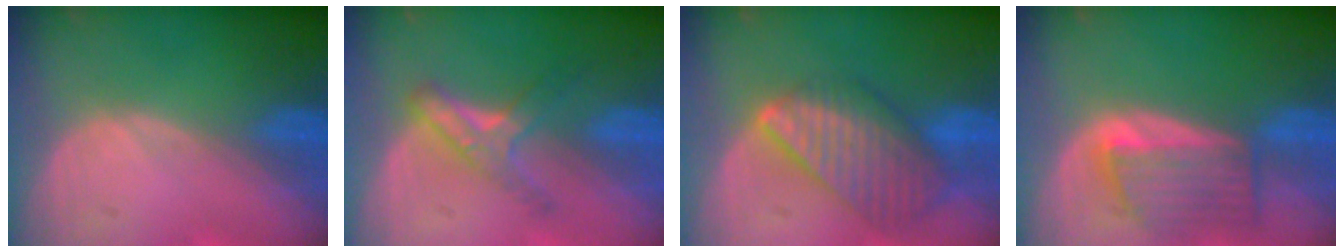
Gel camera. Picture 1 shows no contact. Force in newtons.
{"total": 5.1, "press": 4.9, "slide": 1.6}
{"total": 9.5, "press": 8.3, "slide": 4.6}
{"total": 6.4, "press": 6.3, "slide": 1.3}